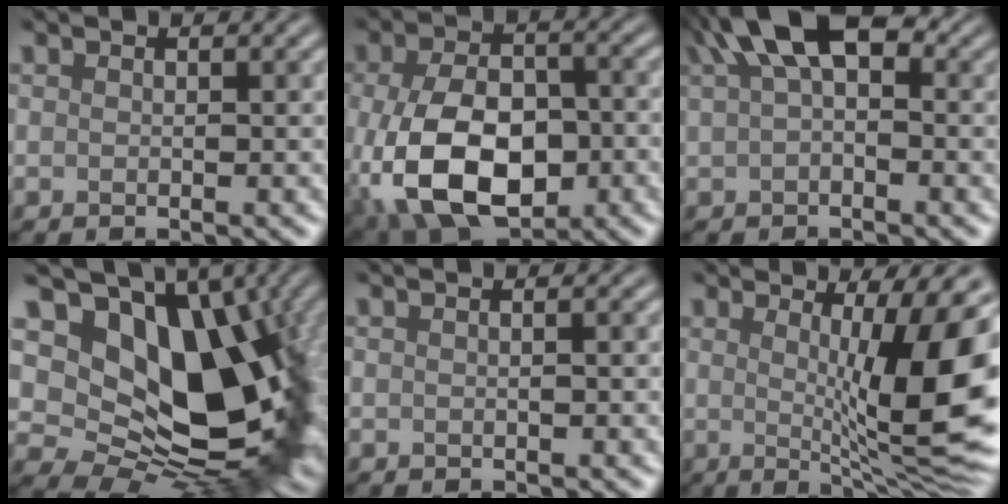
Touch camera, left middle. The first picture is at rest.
{"total": 12.6, "force": [-3.8, 7.2, 9.6], "torque": [-0.201, -0.019, -0.069]}
{"total": 7.1, "force": [2.9, 3.5, 5.5], "torque": [-0.084, 0.024, 0.038]}
{"total": 14.6, "force": [4.2, 9.1, 10.6], "torque": [-0.173, -0.008, 0.083]}
{"total": 1.8, "force": [0.5, 1.0, 1.4], "torque": [-0.003, 0.002, -0.015]}
{"total": 11.8, "force": [1.1, 2.4, 11.5], "torque": [-0.141, -0.009, 0.019]}